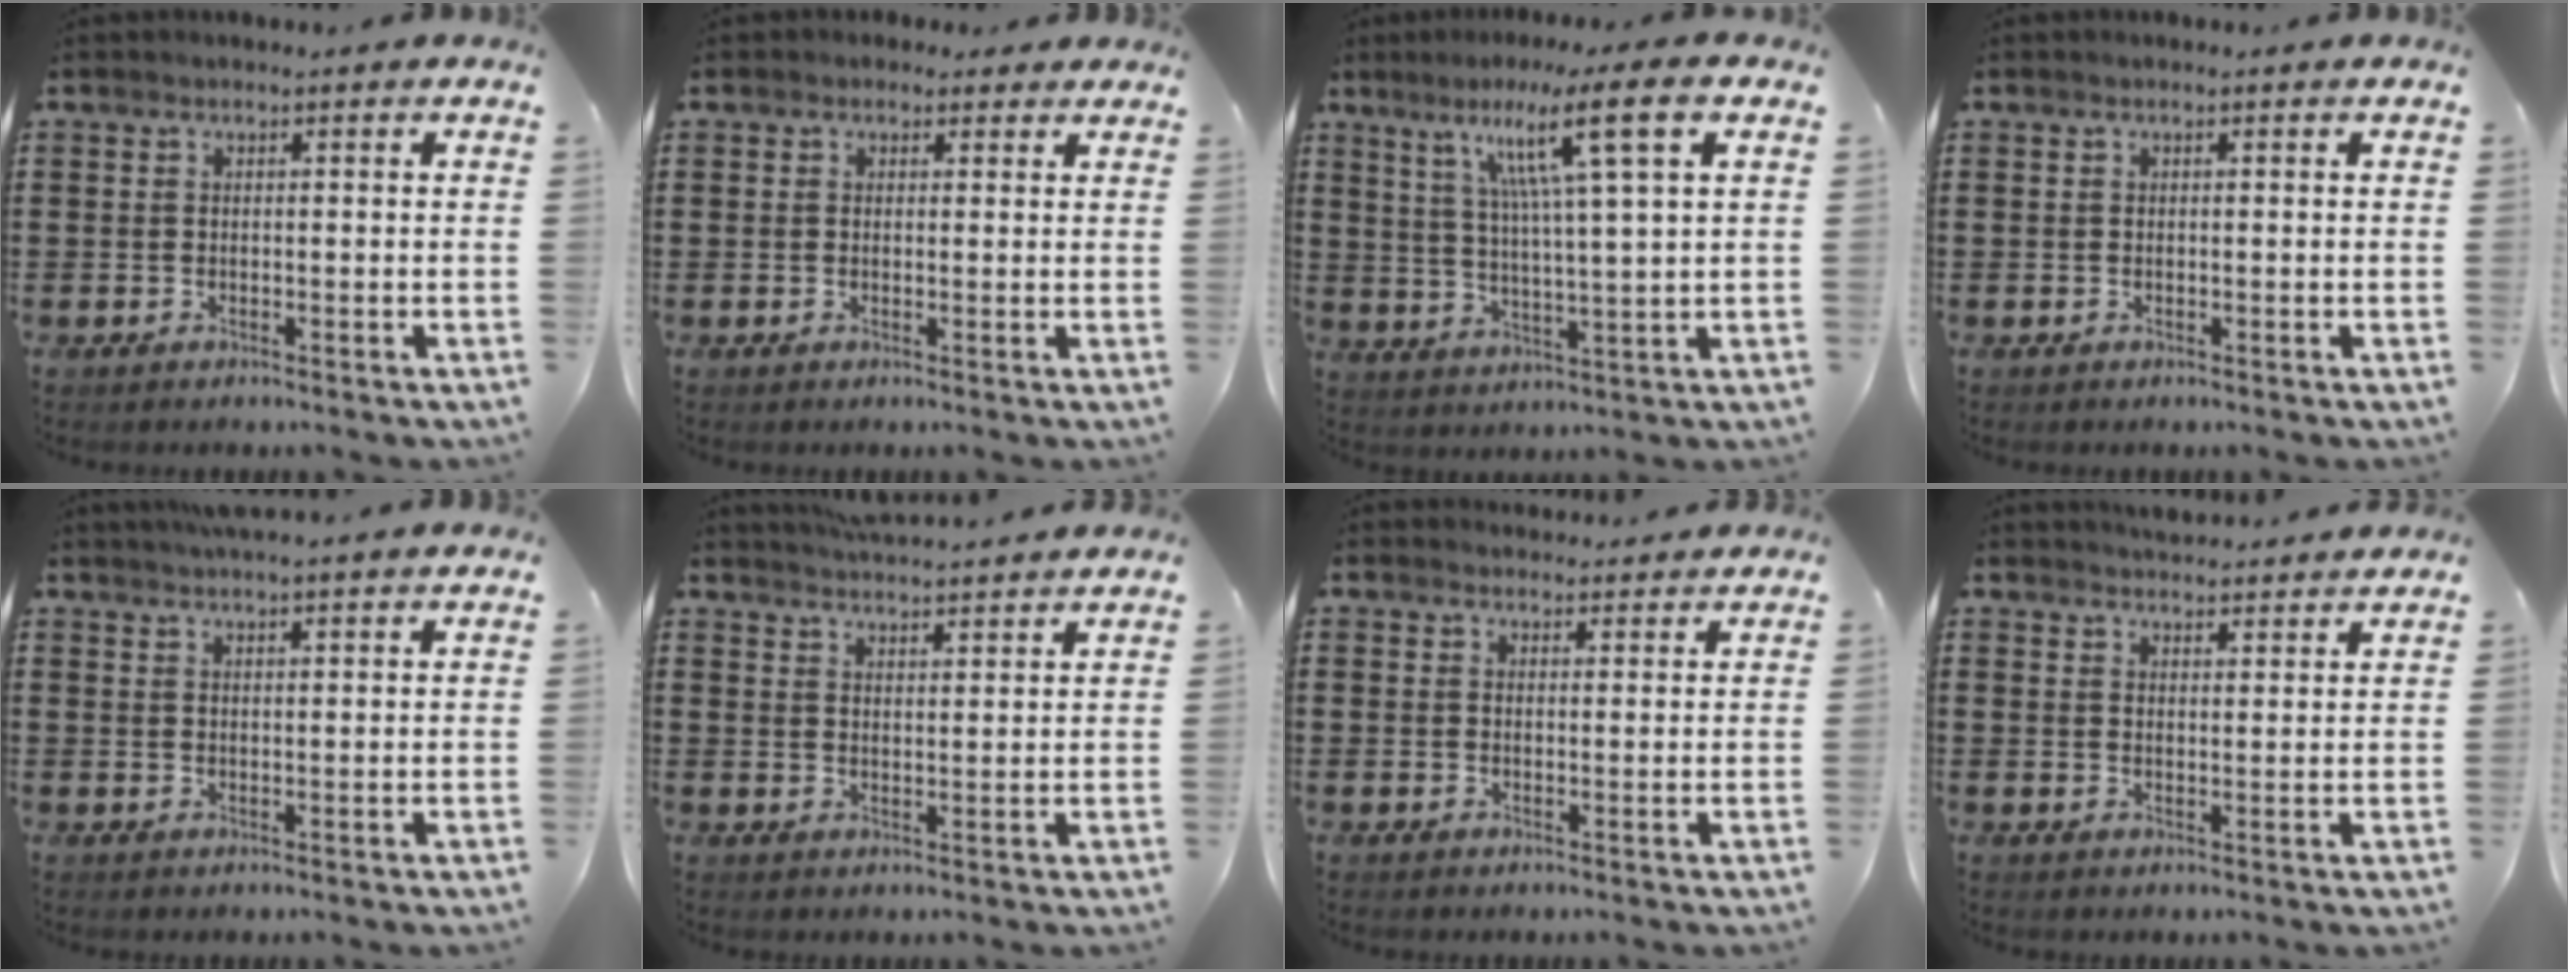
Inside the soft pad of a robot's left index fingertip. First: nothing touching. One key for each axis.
{"total": 1.6, "fx": 1.2, "fy": 1.0, "fz": 0.2, "tx": 0.000, "ty": 0.006, "tz": 0.020}
{"total": 11.1, "fx": 6.0, "fy": -0.3, "fz": 9.4, "tx": -0.180, "ty": -0.007, "tz": 0.089}
{"total": 0.0}
{"total": 3.0, "fx": 2.9, "fy": -0.4, "fz": 0.7, "tx": -0.022, "ty": -0.005, "tz": 0.055}
{"total": 4.1, "fx": 4.1, "fy": -0.3, "fz": 0.3, "tx": -0.020, "ty": -0.019, "tz": 0.075}
{"total": 2.2, "fx": 2.2, "fy": 0.2, "fz": -0.2, "tx": 0.005, "ty": -0.007, "tz": 0.040}
{"total": 3.4, "fx": 3.4, "fy": -0.1, "fz": 0.1, "tx": -0.004, "ty": -0.018, "tz": 0.059}